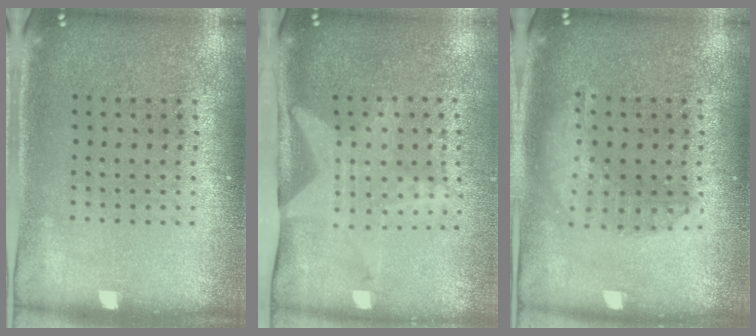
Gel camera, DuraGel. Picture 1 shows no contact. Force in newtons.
{"total": 1.9, "press": 1.6, "slide": 1.0}
{"total": 1.4, "press": 1.4, "slide": 0.3}